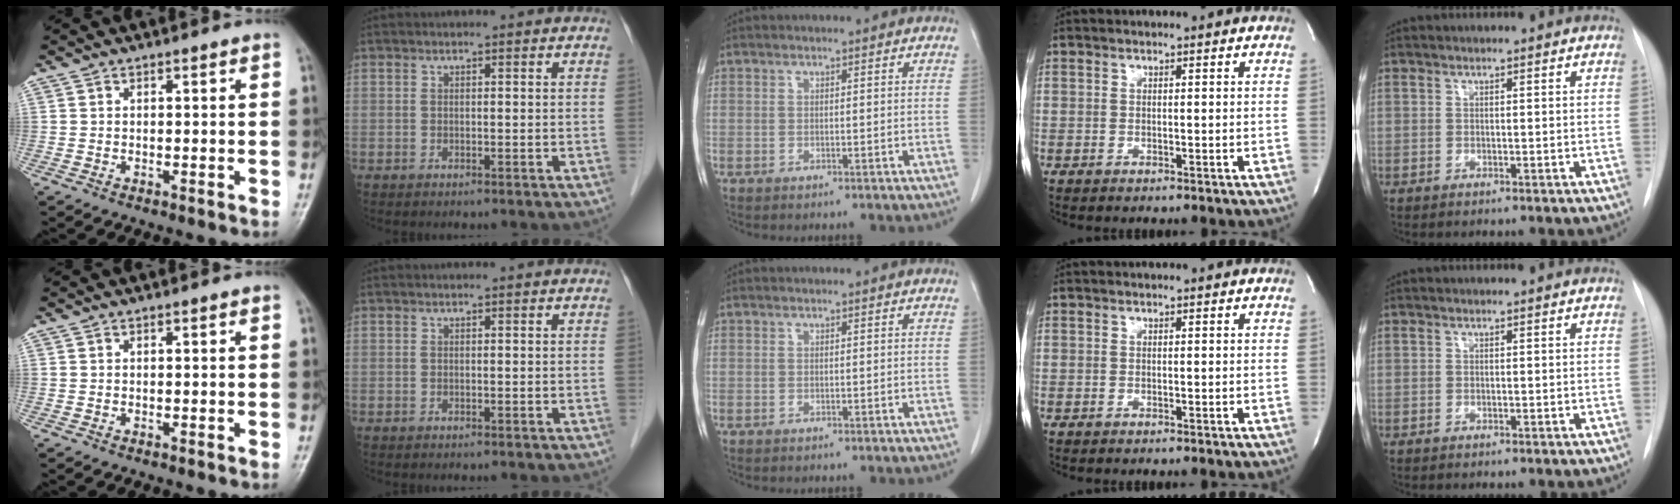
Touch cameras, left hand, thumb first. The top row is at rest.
{}